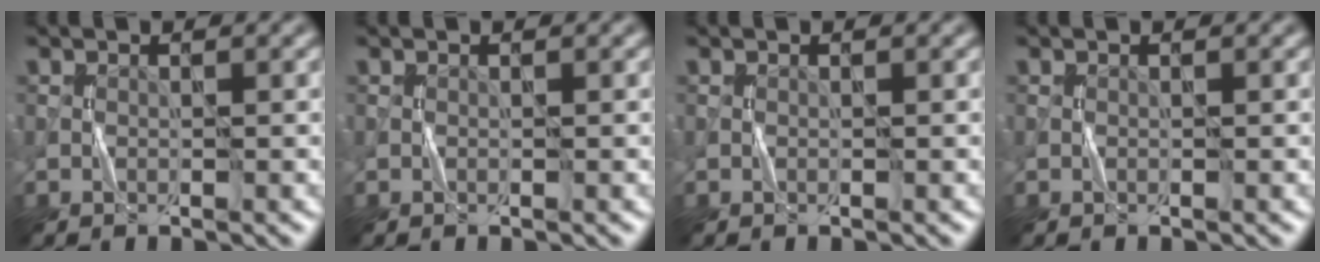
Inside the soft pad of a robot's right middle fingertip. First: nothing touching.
{"total": 0.0}
{"total": 0.0}
{"total": 0.0}